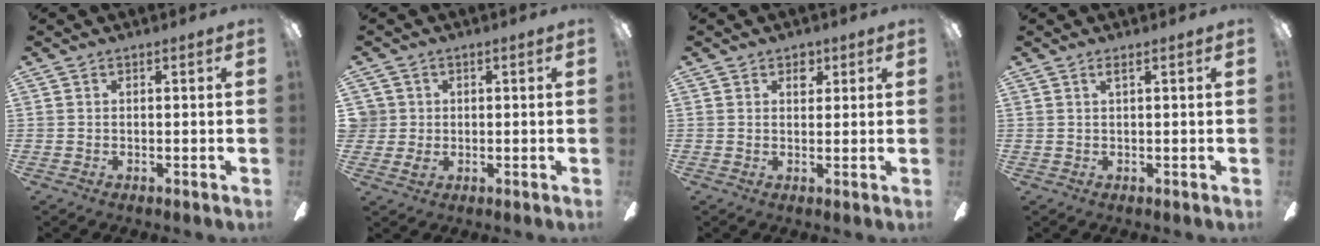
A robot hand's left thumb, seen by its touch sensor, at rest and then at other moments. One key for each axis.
{"total": 3.5, "fx": 0.4, "fy": 3.5, "fz": 0.4, "tx": -0.008, "ty": 0.006, "tz": 0.007}
{"total": 3.1, "fx": 1.9, "fy": 2.1, "fz": 1.3, "tx": 0.002, "ty": -0.009, "tz": 0.029}
{"total": 1.2, "fx": 0.8, "fy": -0.2, "fz": 0.9, "tx": -0.021, "ty": -0.003, "tz": 0.015}